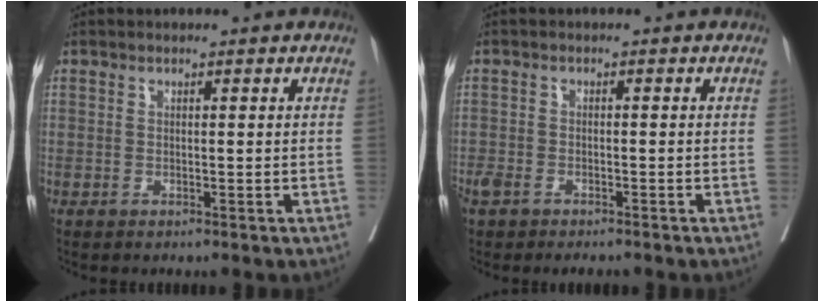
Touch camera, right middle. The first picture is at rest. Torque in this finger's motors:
{"motor_torque": [0.14, -0.06, 0.10, 0.07]}